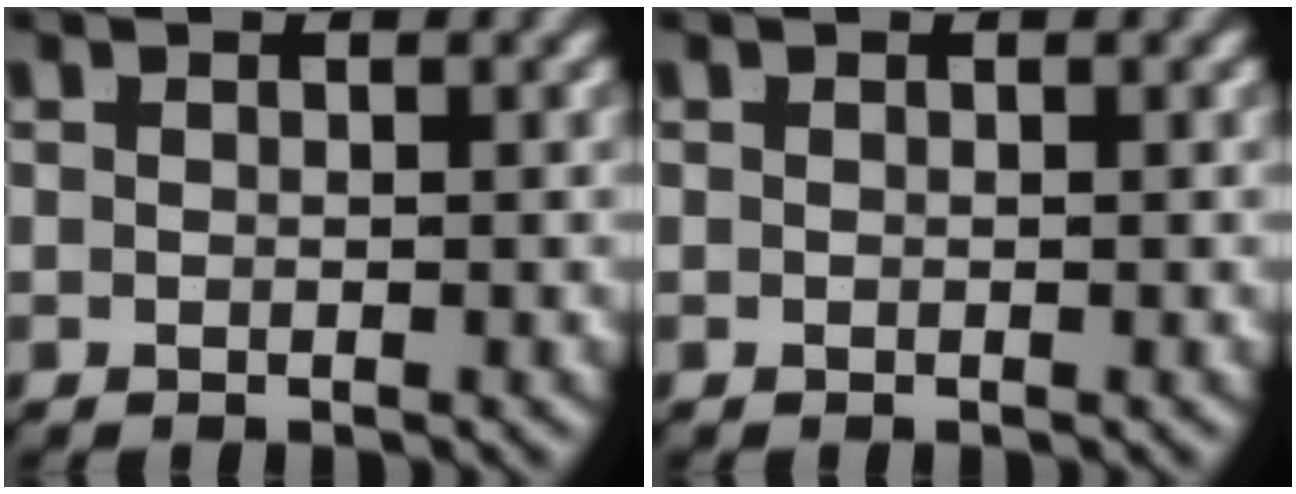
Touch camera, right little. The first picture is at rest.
{"total": 0.0}